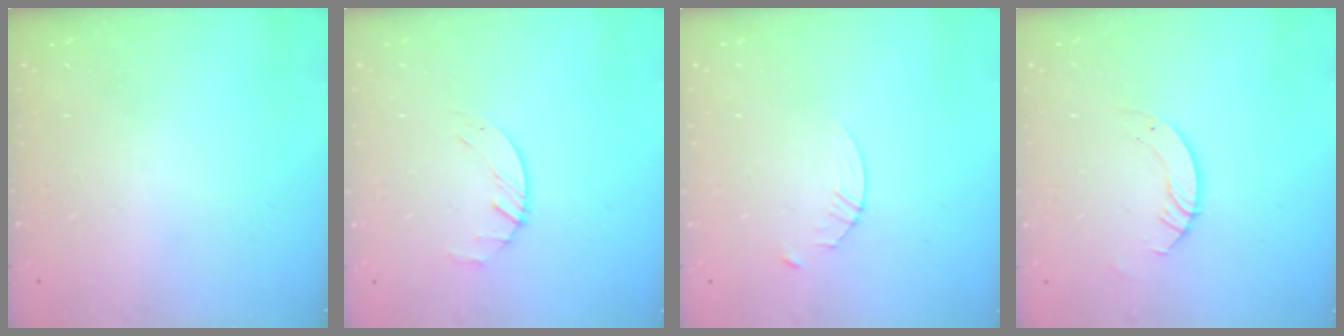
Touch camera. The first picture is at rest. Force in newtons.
{"total": 2.2, "press": 2.2, "slide": 0.4}
{"total": 2.9, "press": 2.9, "slide": 0.4}
{"total": 3.5, "press": 3.5, "slide": 0.3}